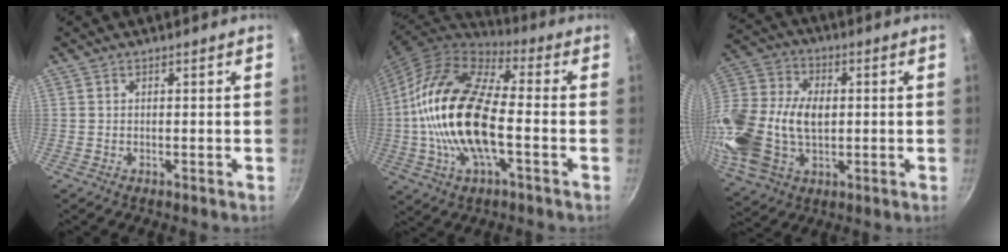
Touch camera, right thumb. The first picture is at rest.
{"total": 21.4, "force": [-2.2, 9.6, 19.0], "torque": [-0.355, 0.030, -0.053]}
{"total": 20.8, "force": [-0.5, 13.9, 15.5], "torque": [-0.307, 0.020, -0.010]}